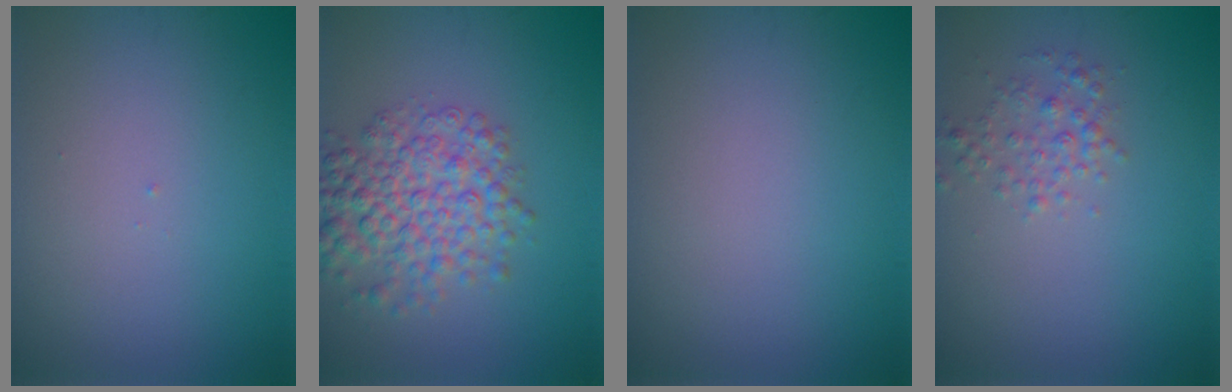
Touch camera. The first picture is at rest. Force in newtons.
{"total": 6.0, "press": 6.0, "slide": 0.2}
{"total": 0.0}
{"total": 1.9, "press": 1.9, "slide": 0.0}